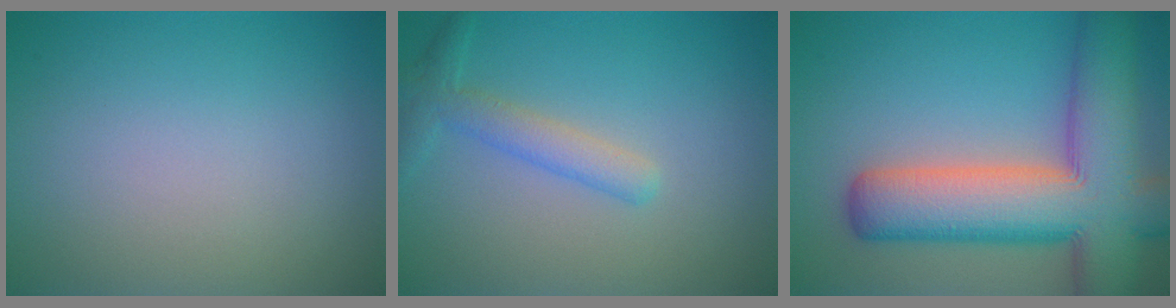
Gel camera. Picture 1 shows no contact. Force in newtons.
{"total": 2.6, "press": 2.6, "slide": 0.1}
{"total": 12.8, "press": 12.8, "slide": 0.8}